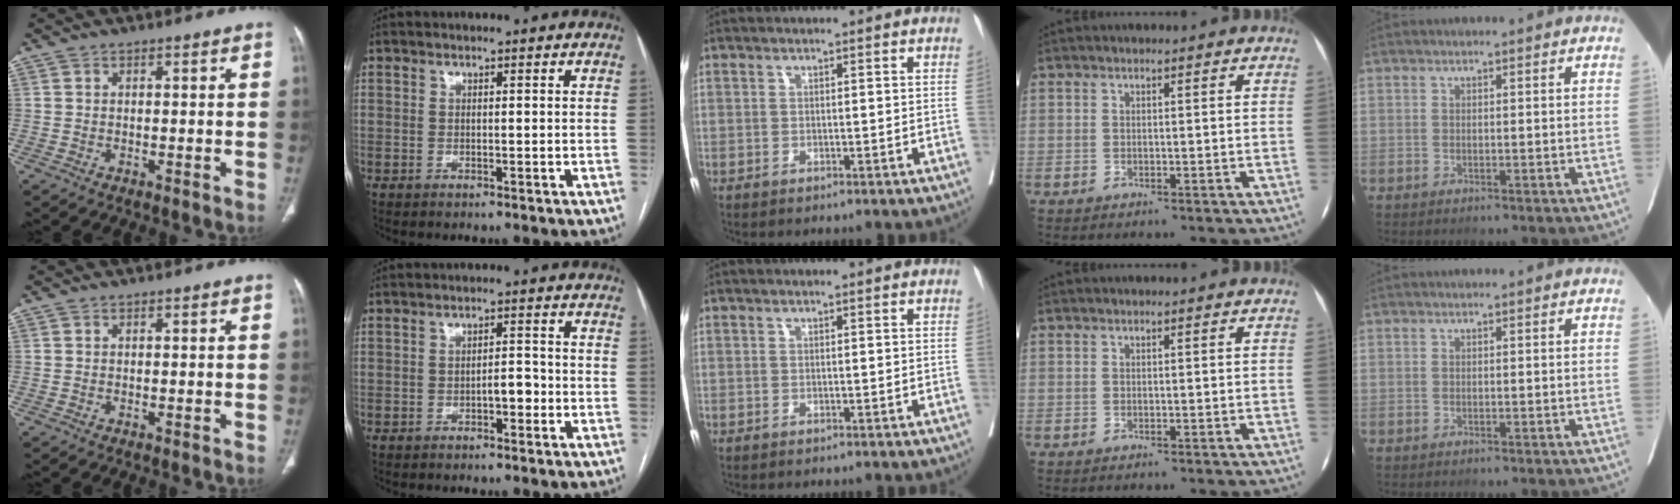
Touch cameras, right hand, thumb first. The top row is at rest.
{"index": {"total": 2.7, "force": [-1.1, 1.0, 2.2], "torque": [-0.030, 0.006, -0.018]}}